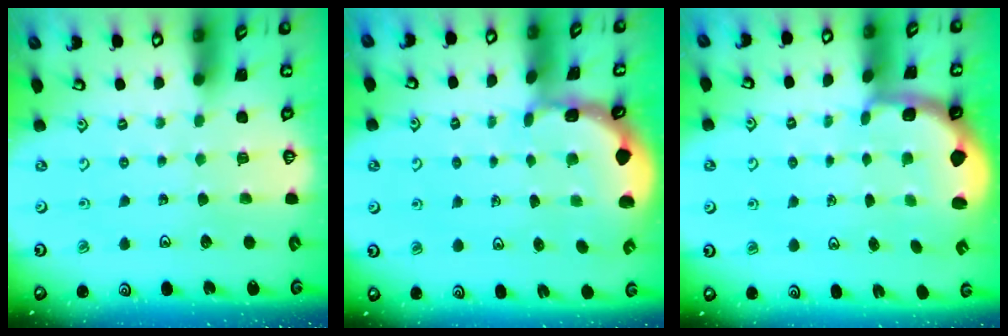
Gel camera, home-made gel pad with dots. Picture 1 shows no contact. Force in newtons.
{"total": 1.0, "press": 1.0, "slide": 0.2}
{"total": 2.4, "press": 1.1, "slide": 2.1}